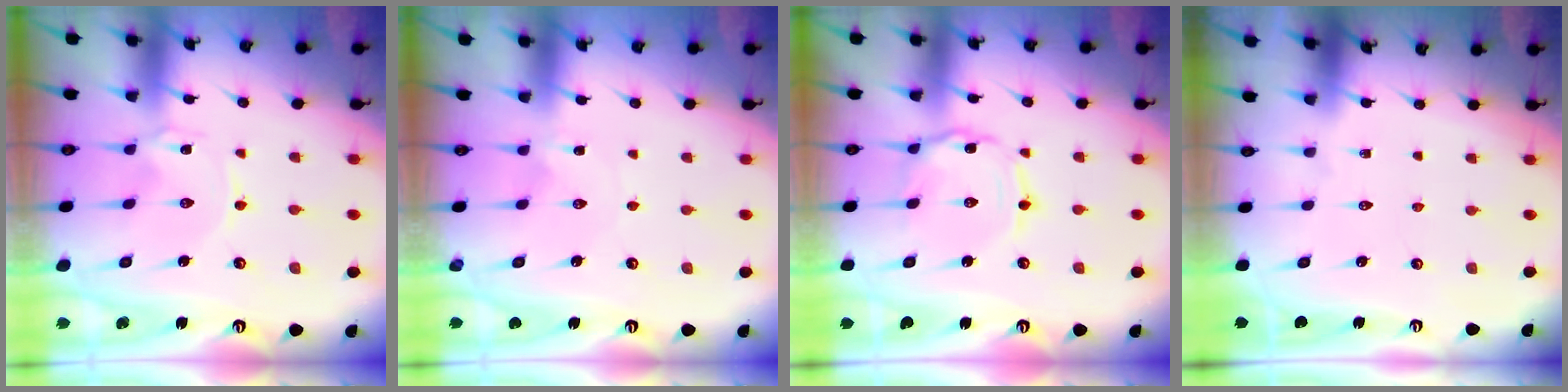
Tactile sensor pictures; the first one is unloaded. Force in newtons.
{"total": 0.7, "press": 0.7, "slide": 0.1}
{"total": 2.7, "press": 2.7, "slide": 0.2}
{"total": 0.0}